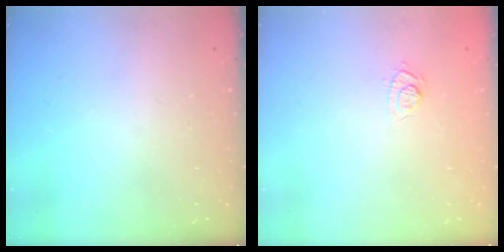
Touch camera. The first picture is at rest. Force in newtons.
{"total": 5.6, "press": 5.4, "slide": 1.5}